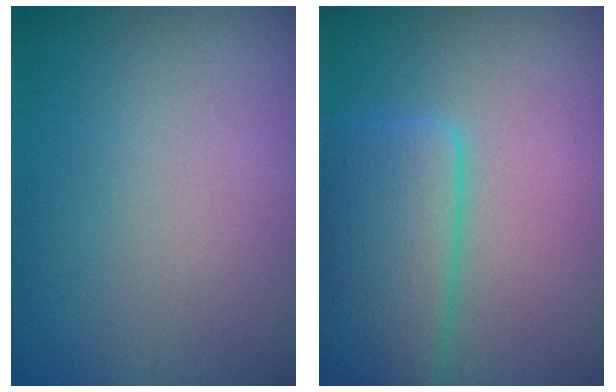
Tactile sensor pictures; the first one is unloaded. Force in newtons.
{"total": 6.7, "press": 6.7, "slide": 0.3}